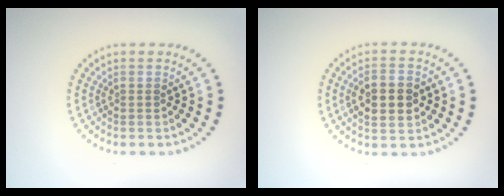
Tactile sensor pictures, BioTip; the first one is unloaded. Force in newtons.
{"total": 4.2, "press": 4.2, "slide": 0.1}